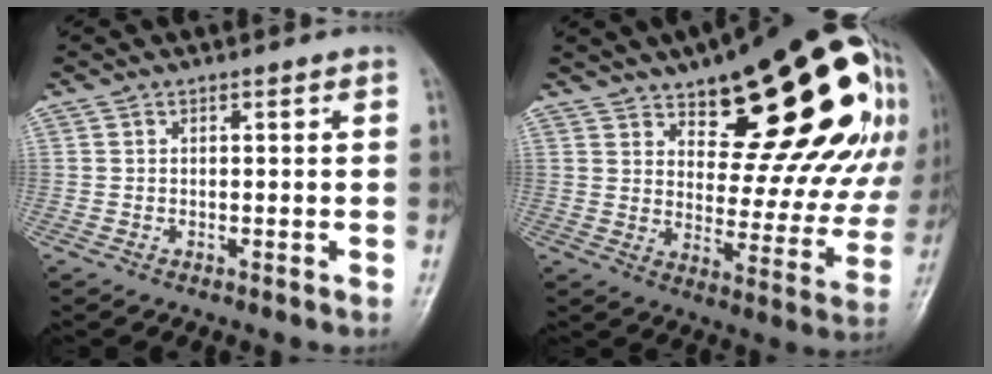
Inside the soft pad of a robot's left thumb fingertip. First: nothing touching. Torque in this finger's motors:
{"motor_torque": [2.48, 2.53, 1.38, -1.39, 0.33]}